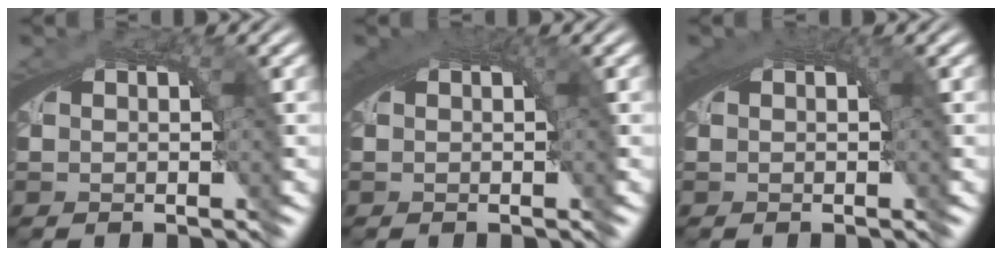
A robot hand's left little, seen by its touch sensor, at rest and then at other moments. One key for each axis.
{"total": 1.9, "fx": 0.7, "fy": 0.5, "fz": 1.7, "tx": -0.025, "ty": 0.006, "tz": 0.010}
{"total": 1.5, "fx": 0.5, "fy": 0.3, "fz": 1.4, "tx": -0.022, "ty": 0.004, "tz": 0.008}